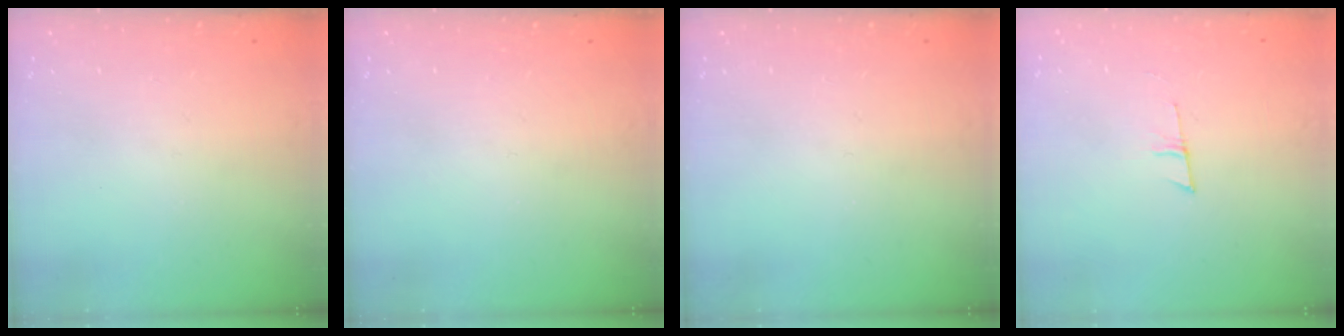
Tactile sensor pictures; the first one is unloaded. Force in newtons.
{"total": 0.0}
{"total": 0.0}
{"total": 4.7, "press": 4.7, "slide": 0.3}